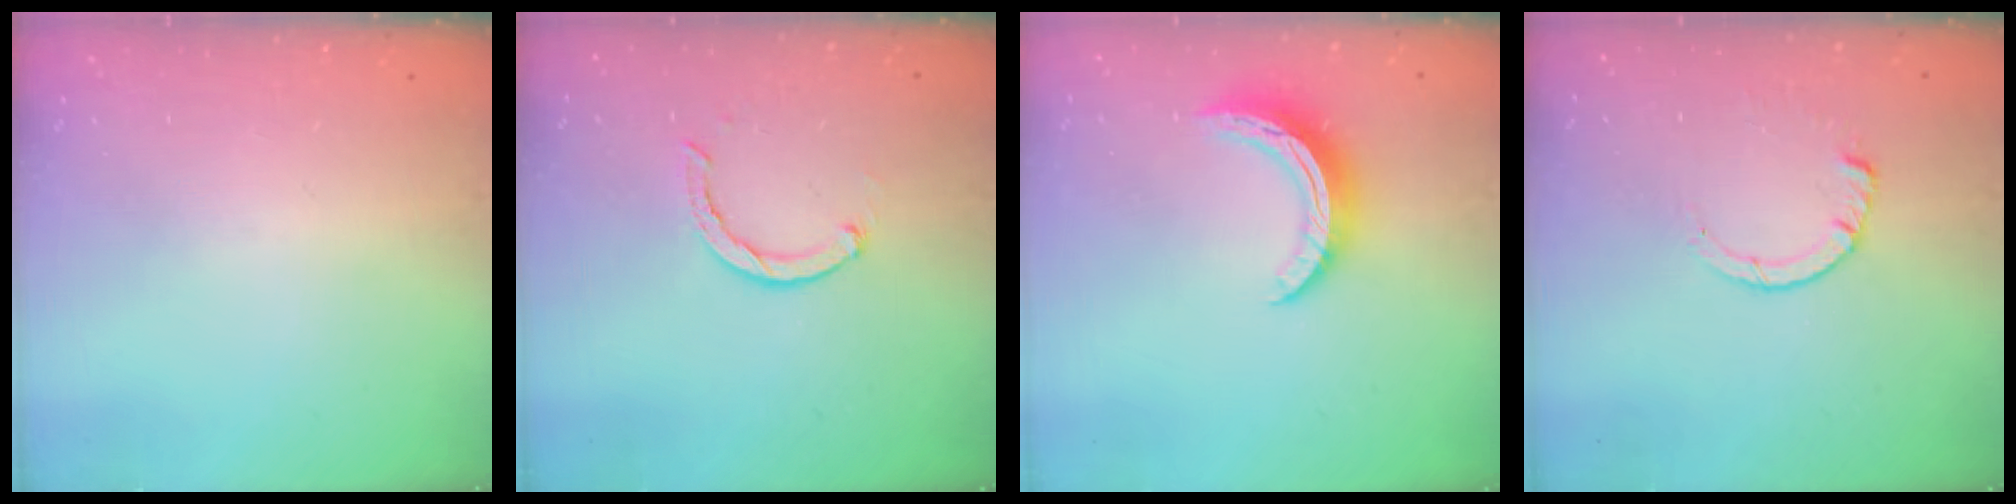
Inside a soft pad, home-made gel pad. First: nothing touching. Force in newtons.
{"total": 2.4, "press": 2.4, "slide": 0.1}
{"total": 11.0, "press": 11.0, "slide": 0.5}
{"total": 3.3, "press": 3.3, "slide": 0.4}